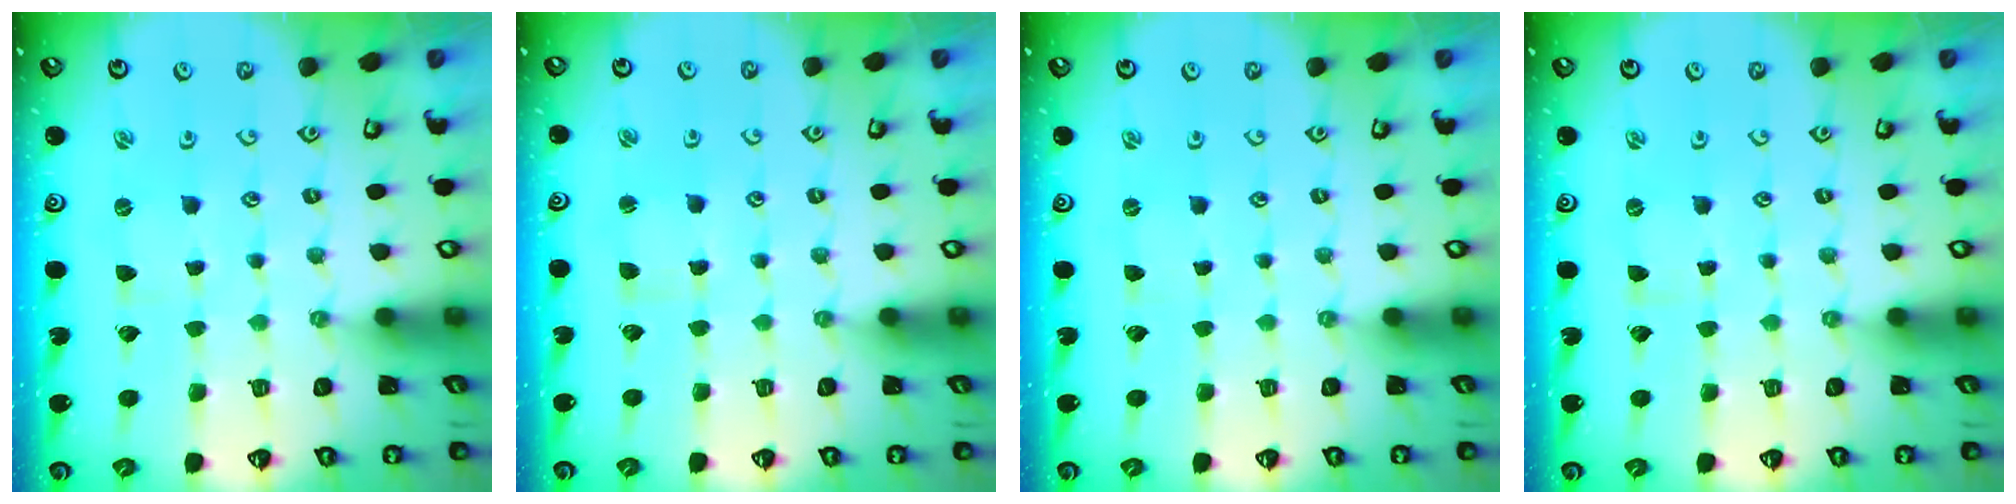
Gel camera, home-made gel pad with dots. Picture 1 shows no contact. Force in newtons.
{"total": 1.5, "press": 1.5, "slide": 0.2}
{"total": 0.0}
{"total": 0.0}